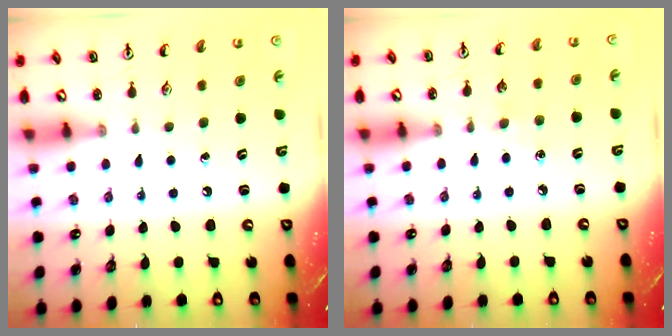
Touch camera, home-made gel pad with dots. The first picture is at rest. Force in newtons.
{"total": 3.6, "press": 3.6, "slide": 0.6}